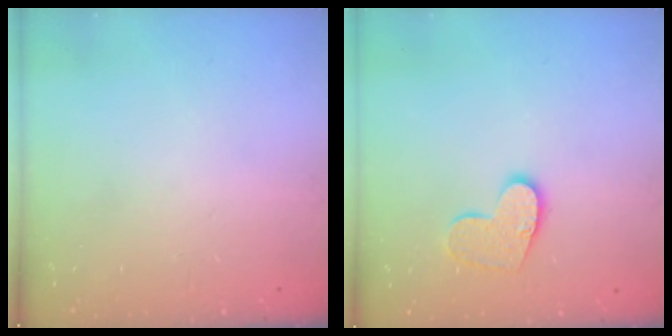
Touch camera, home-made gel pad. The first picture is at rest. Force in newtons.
{"total": 10.4, "press": 10.4, "slide": 0.7}